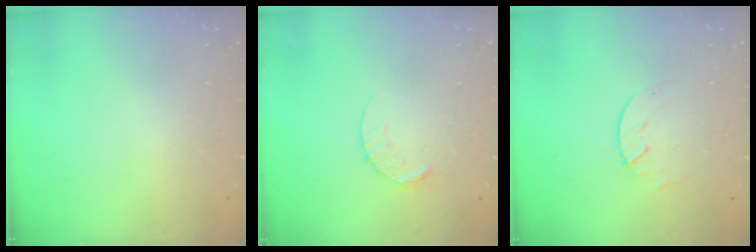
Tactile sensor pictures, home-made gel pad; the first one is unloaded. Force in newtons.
{"total": 3.7, "press": 3.6, "slide": 0.4}
{"total": 2.0, "press": 2.0, "slide": 0.2}